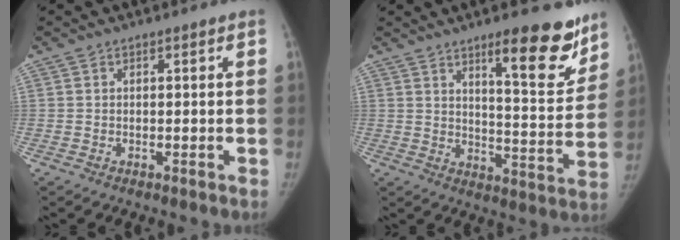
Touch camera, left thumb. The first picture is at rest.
{"total": 14.9, "force": [9.8, 3.7, 10.7], "torque": [-0.105, -0.071, 0.144]}